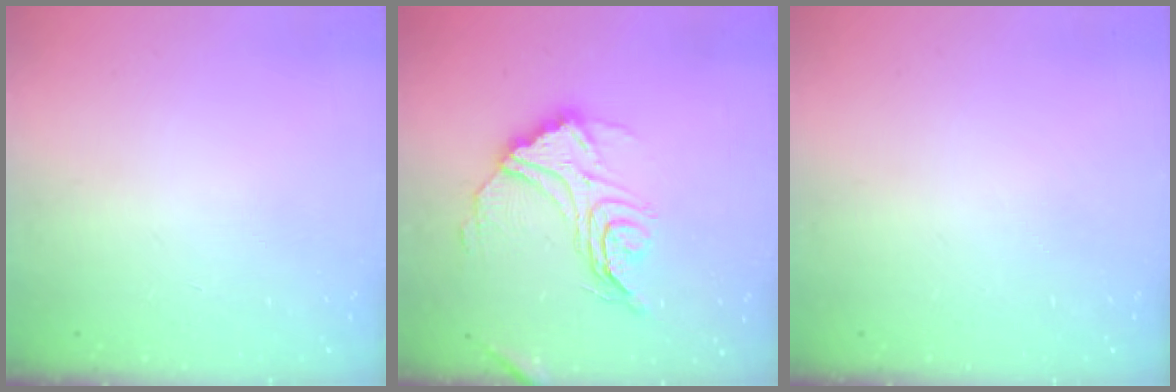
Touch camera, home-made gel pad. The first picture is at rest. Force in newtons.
{"total": 16.5, "press": 16.4, "slide": 1.2}
{"total": 0.0}